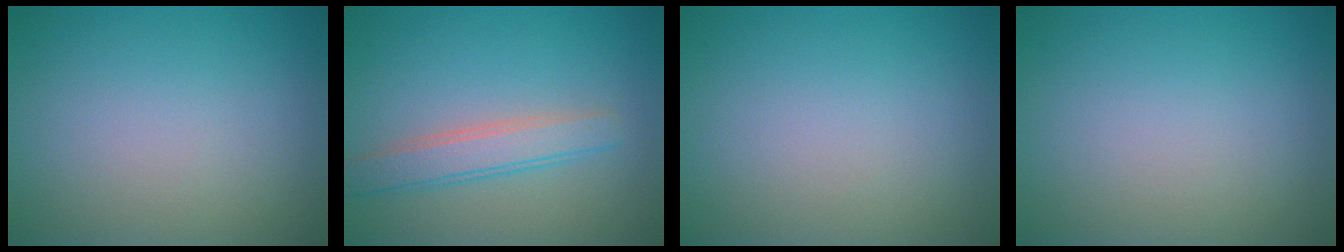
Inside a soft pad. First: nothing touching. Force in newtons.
{"total": 3.1, "press": 3.1, "slide": 0.0}
{"total": 0.0}
{"total": 0.0}